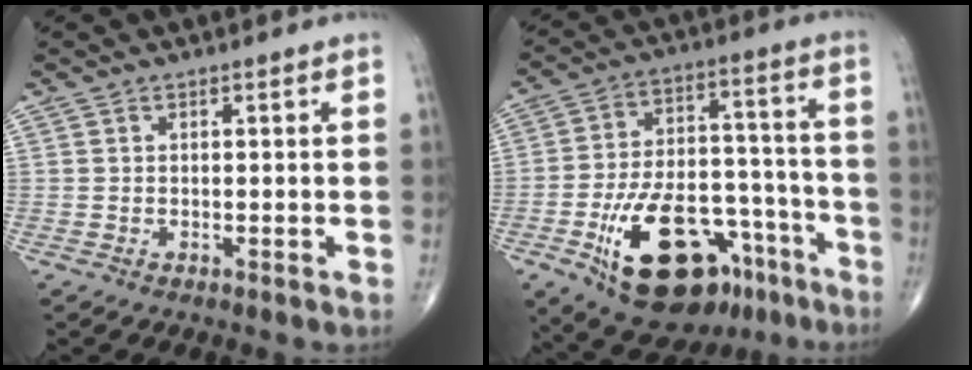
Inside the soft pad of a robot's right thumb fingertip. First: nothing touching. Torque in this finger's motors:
{"motor_torque": [1.12, -0.10, 1.77, -0.84, 0.50]}